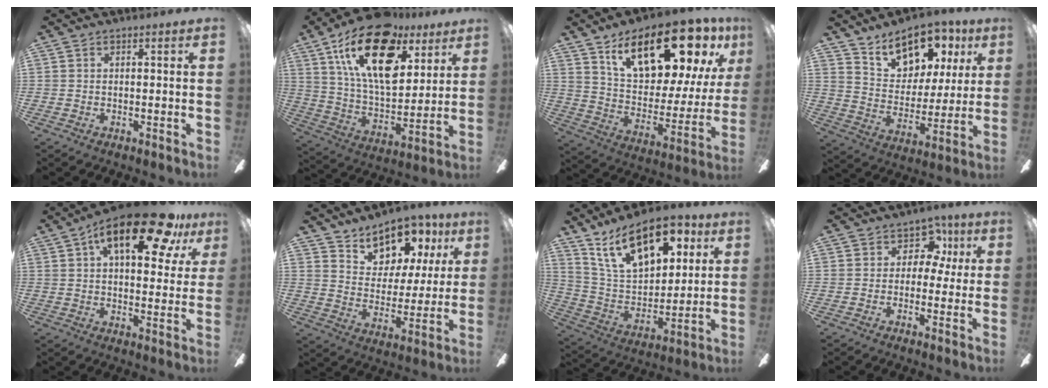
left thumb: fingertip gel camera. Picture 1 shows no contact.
{"total": 24.0, "force": [12.4, 12.4, 16.5], "torque": [-0.298, -0.055, 0.213]}
{"total": 23.5, "force": [14.3, 10.4, 15.4], "torque": [-0.229, -0.080, 0.242]}
{"total": 14.2, "force": [10.3, 8.1, 5.6], "torque": [-0.091, -0.062, 0.191]}
{"total": 19.4, "force": [9.8, 7.8, 14.8], "torque": [-0.214, -0.033, 0.152]}
{"total": 12.5, "force": [9.5, 7.1, 3.8], "torque": [-0.068, -0.066, 0.180]}
{"total": 21.1, "force": [11.5, 11.2, 13.7], "torque": [-0.233, -0.040, 0.201]}
{"total": 7.4, "force": [2.3, 6.0, 3.6], "torque": [-0.047, -0.002, 0.039]}